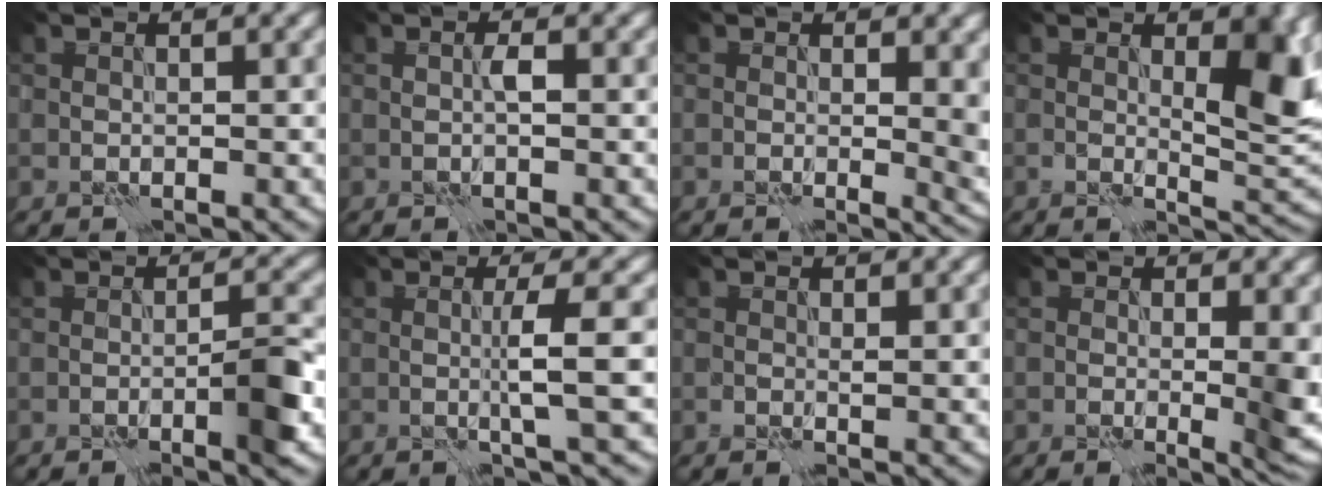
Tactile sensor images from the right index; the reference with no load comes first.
{"total": 0.7, "force": [0.2, -0.5, 0.5], "torque": [-0.012, 0.002, 0.006]}
{"total": 4.8, "force": [0.0, 2.2, 4.3], "torque": [-0.039, -0.009, 0.004]}
{"total": 6.1, "force": [1.0, 2.2, 5.7], "torque": [-0.078, -0.006, 0.021]}
{"total": 2.8, "force": [-1.3, -0.1, 2.4], "torque": [-0.037, 0.007, -0.024]}
{"total": 3.3, "force": [0.1, -0.1, 3.3], "torque": [-0.055, 0.001, 0.000]}
{"total": 1.1, "force": [0.2, 0.4, 1.0], "torque": [-0.015, -0.002, 0.004]}
{"total": 5.0, "force": [-0.3, 1.3, 4.8], "torque": [-0.054, -0.011, 0.001]}